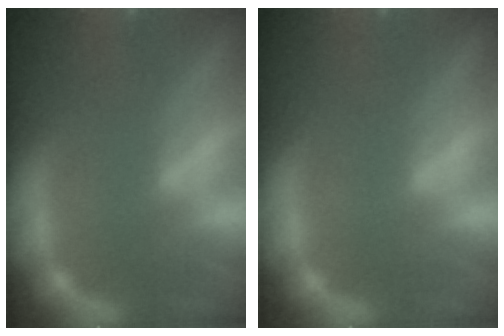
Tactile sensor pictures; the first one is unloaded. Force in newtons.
{"total": 0.0}